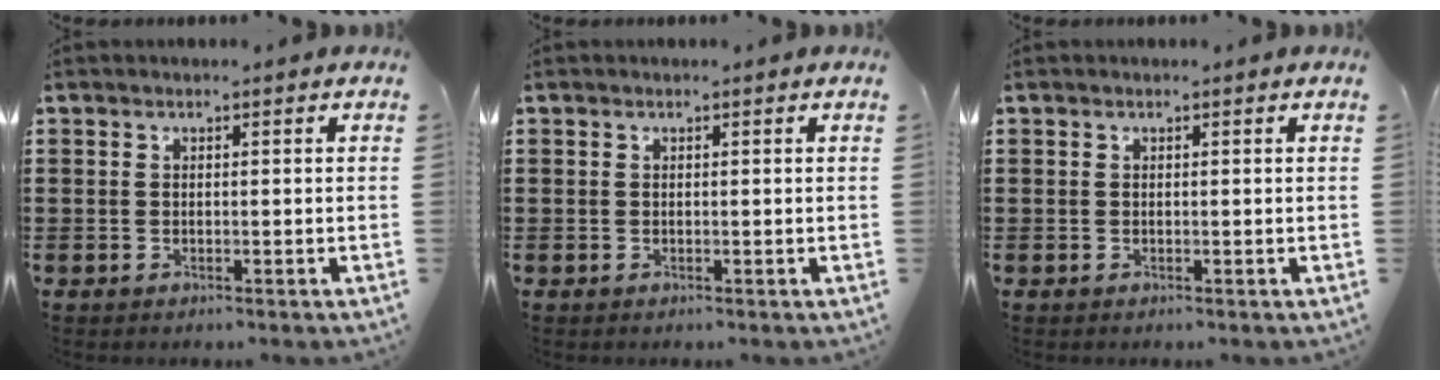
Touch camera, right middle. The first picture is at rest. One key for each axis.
{"total": 0.0}
{"total": 0.0}